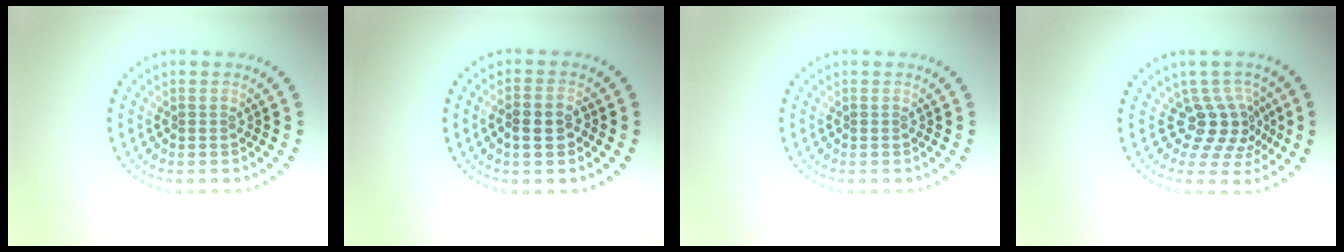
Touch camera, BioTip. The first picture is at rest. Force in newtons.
{"total": 1.9, "press": 1.8, "slide": 0.6}
{"total": 0.0}
{"total": 3.7, "press": 2.6, "slide": 2.6}